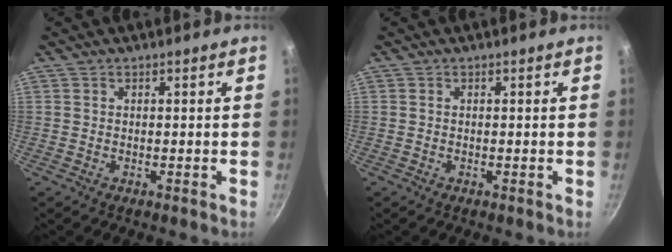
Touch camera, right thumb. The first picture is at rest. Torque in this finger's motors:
{"motor_torque": [-0.57, 0.19, 0.49, -0.10, 0.07]}